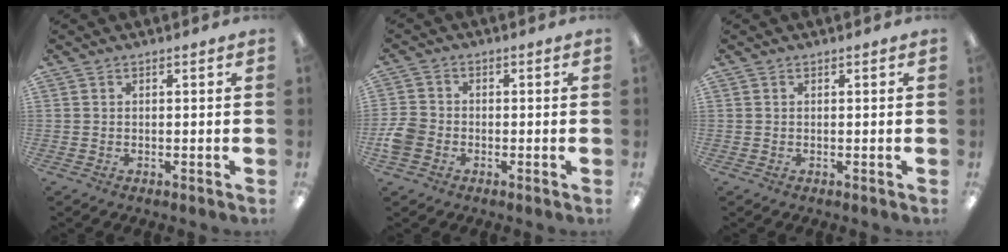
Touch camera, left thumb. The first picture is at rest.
{"total": 5.3, "force": [-1.8, 4.2, 2.6], "torque": [-0.052, 0.013, -0.032]}
{"total": 0.0}